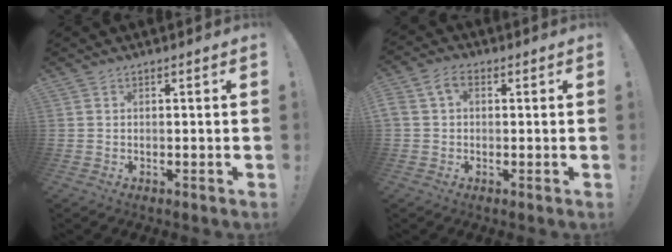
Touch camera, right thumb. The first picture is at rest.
{"total": 5.5, "force": [1.5, 3.7, 3.8], "torque": [-0.078, 0.007, 0.030]}